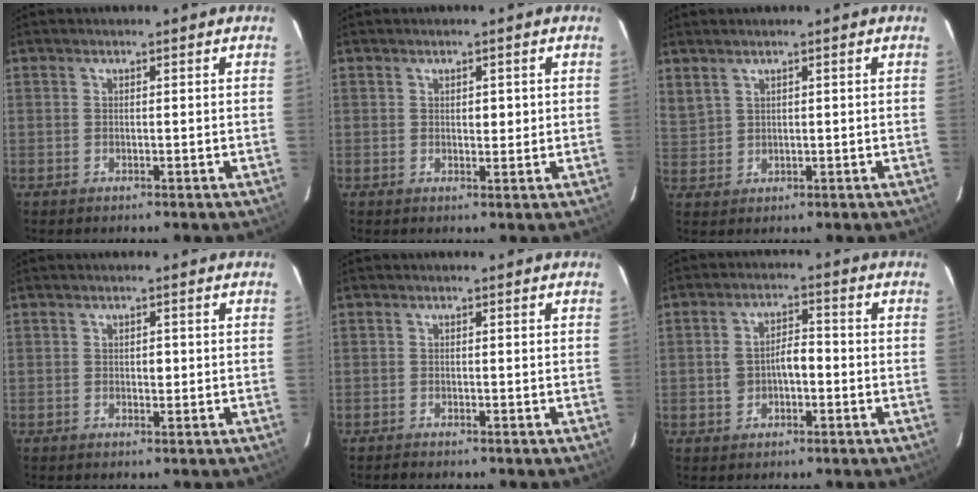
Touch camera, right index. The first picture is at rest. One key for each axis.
{"total": 1.8, "fx": 0.4, "fy": 1.0, "fz": 1.4, "tx": -0.018, "ty": 0.000, "tz": 0.007}
{"total": 3.4, "fx": 2.6, "fy": 1.8, "fz": 1.2, "tx": -0.033, "ty": 0.003, "tz": 0.066}
{"total": 1.1, "fx": 0.0, "fy": 0.7, "fz": 0.9, "tx": -0.012, "ty": 0.002, "tz": 0.000}
{"total": 1.2, "fx": -1.1, "fy": 0.1, "fz": 0.5, "tx": -0.010, "ty": -0.003, "tz": -0.014}
{"total": 5.2, "fx": -0.8, "fy": 2.8, "fz": 4.3, "tx": -0.084, "ty": 0.020, "tz": -0.010}